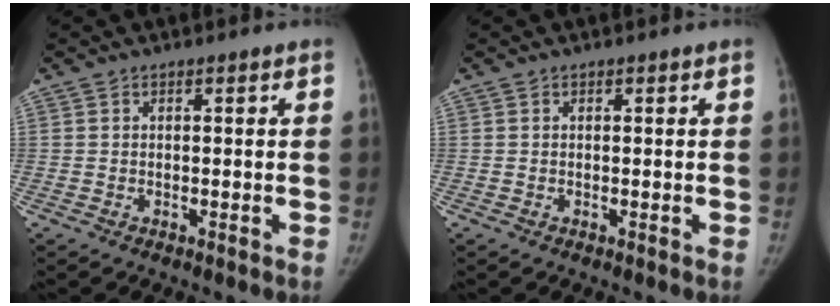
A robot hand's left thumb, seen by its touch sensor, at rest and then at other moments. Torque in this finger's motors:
{"motor_torque": [0.12, -0.01, -0.01, -0.24, 0.06]}